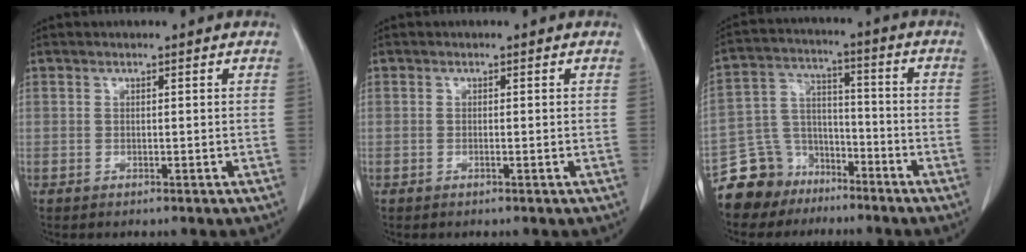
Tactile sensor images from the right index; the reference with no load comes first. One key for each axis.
{"total": 0.0}
{"total": 9.6, "fx": -7.1, "fy": 6.4, "fz": 0.4, "tx": -0.017, "ty": 0.042, "tz": -0.129}